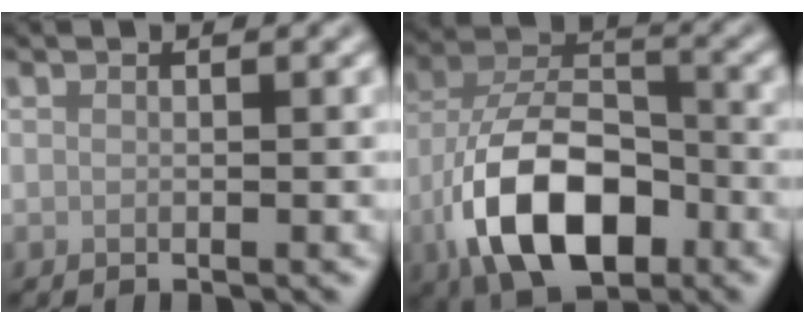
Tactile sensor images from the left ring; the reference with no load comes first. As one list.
[{"total": 11.5, "force": [-5.0, 6.1, 8.3], "torque": [-0.162, 0.002, -0.093]}]